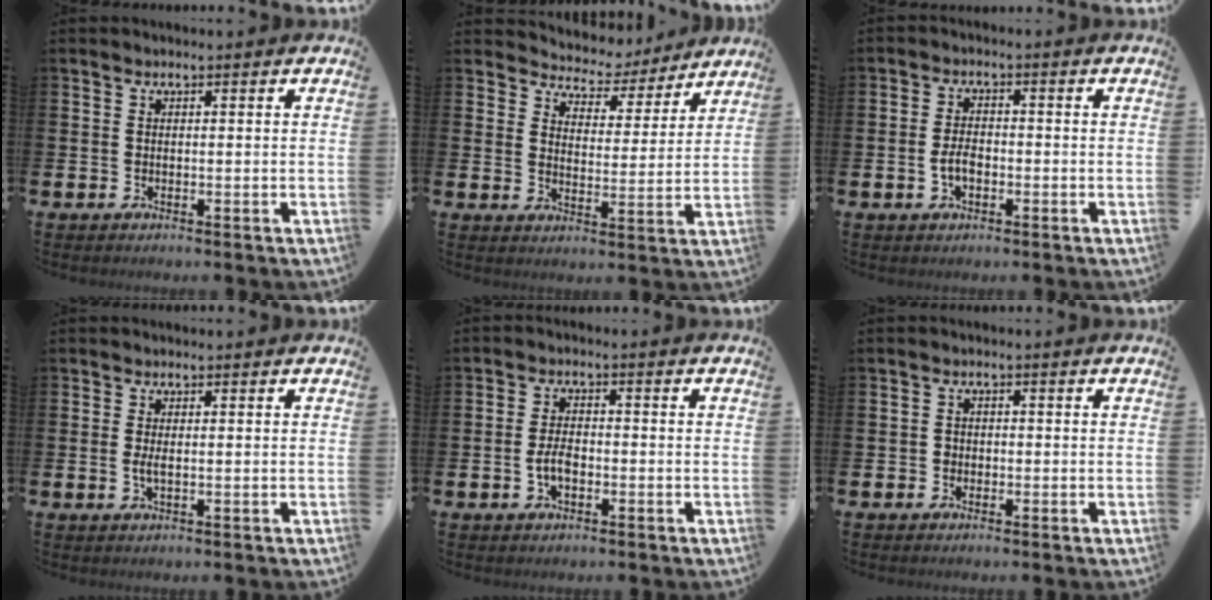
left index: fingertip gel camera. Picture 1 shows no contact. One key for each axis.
{"total": 5.2, "fx": 4.9, "fy": 1.9, "fz": 0.0, "tx": -0.015, "ty": -0.048, "tz": 0.078}
{"total": 2.9, "fx": -0.7, "fy": 1.6, "fz": 2.2, "tx": -0.036, "ty": 0.002, "tz": -0.015}
{"total": 1.8, "fx": 0.0, "fy": 0.7, "fz": 1.6, "tx": -0.026, "ty": 0.000, "tz": -0.002}
{"total": 3.1, "fx": -0.8, "fy": 1.7, "fz": 2.5, "tx": -0.042, "ty": 0.003, "tz": -0.017}
{"total": 1.2, "fx": -0.6, "fy": 1.0, "fz": 0.2, "tx": 0.000, "ty": 0.002, "tz": -0.015}